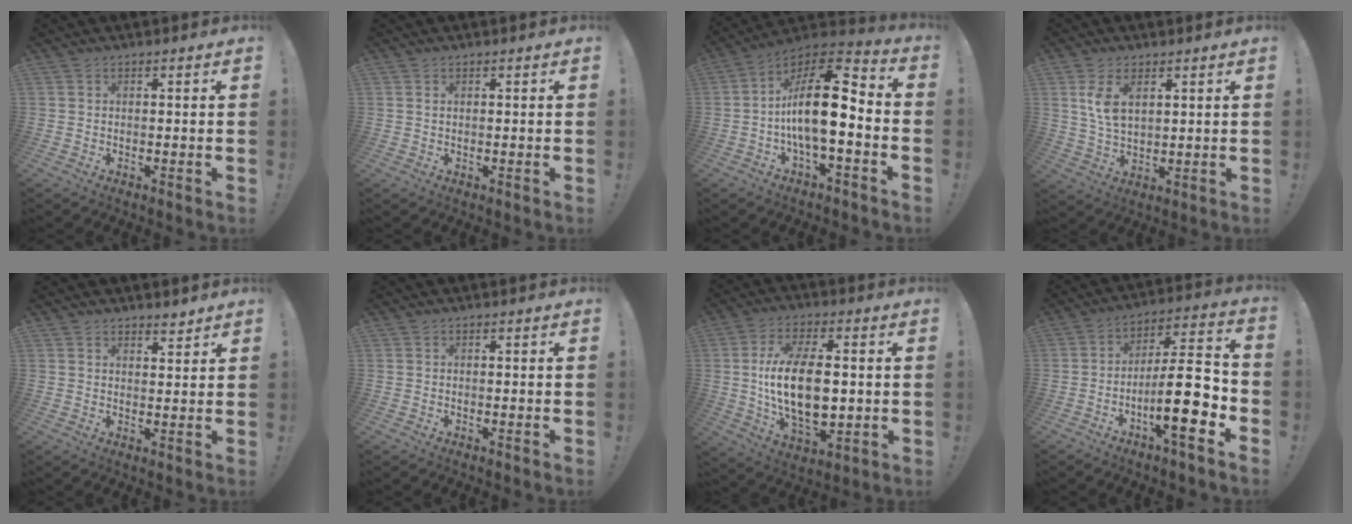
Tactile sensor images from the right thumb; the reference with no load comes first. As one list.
[{"total": 0.8, "force": [0.4, 0.2, 0.6], "torque": [-0.011, 0.000, 0.008]}, {"total": 18.0, "force": [-1.6, 7.1, 16.4], "torque": [-0.288, 0.015, -0.026]}, {"total": 8.0, "force": [3.7, 4.3, 5.6], "torque": [-0.104, -0.013, 0.067]}, {"total": 3.1, "force": [2.8, 0.9, 0.8], "torque": [0.002, -0.024, 0.048]}, {"total": 0.0}, {"total": 17.9, "force": [0.7, 9.1, 15.5], "torque": [-0.295, -0.009, 0.005]}, {"total": 19.1, "force": [-6.2, 5.0, 17.3], "torque": [-0.282, 0.034, -0.100]}]